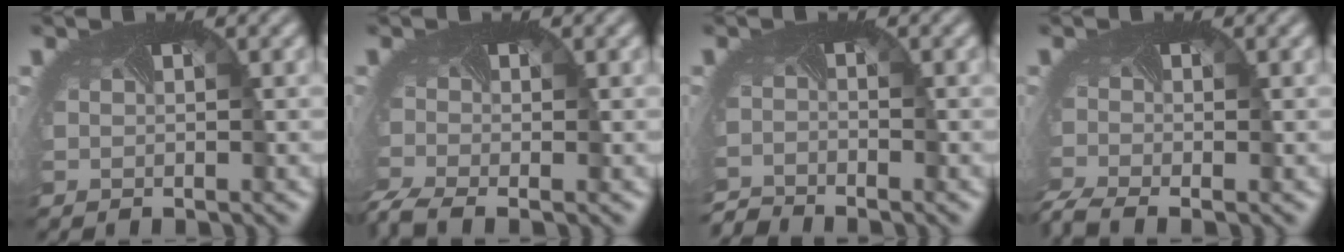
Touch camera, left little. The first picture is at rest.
{"total": 4.3, "force": [-3.2, 1.4, 2.5], "torque": [-0.068, -0.024, -0.064]}
{"total": 2.5, "force": [-2.4, -0.3, -0.6], "torque": [0.000, -0.019, -0.053]}
{"total": 4.0, "force": [-3.2, 1.1, 2.1], "torque": [-0.059, -0.024, -0.065]}